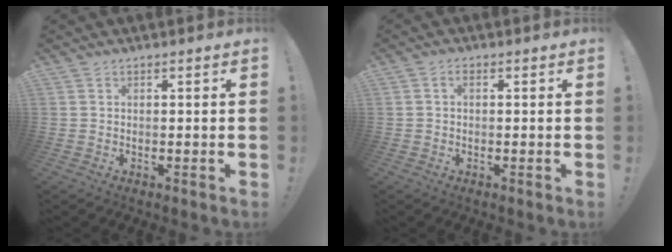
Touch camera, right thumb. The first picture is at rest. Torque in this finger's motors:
{"motor_torque": [-0.25, 0.11, -0.18, 0.12, 0.10]}